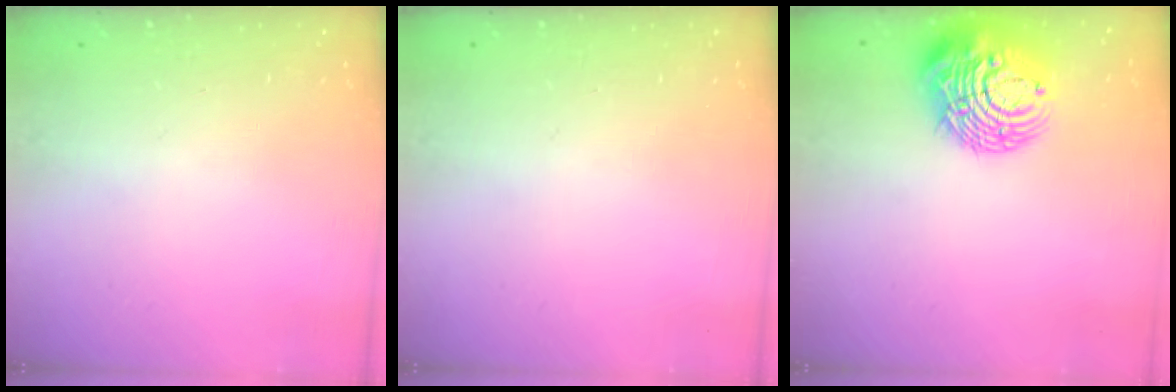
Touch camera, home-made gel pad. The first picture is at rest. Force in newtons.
{"total": 0.0}
{"total": 16.1, "press": 16.0, "slide": 1.8}